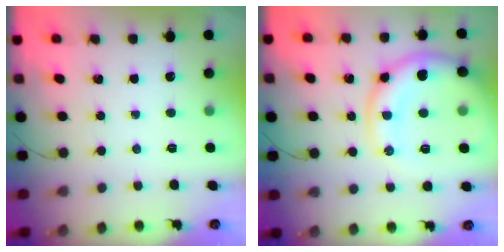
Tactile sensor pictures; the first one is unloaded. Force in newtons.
{"total": 13.5, "press": 13.3, "slide": 2.5}